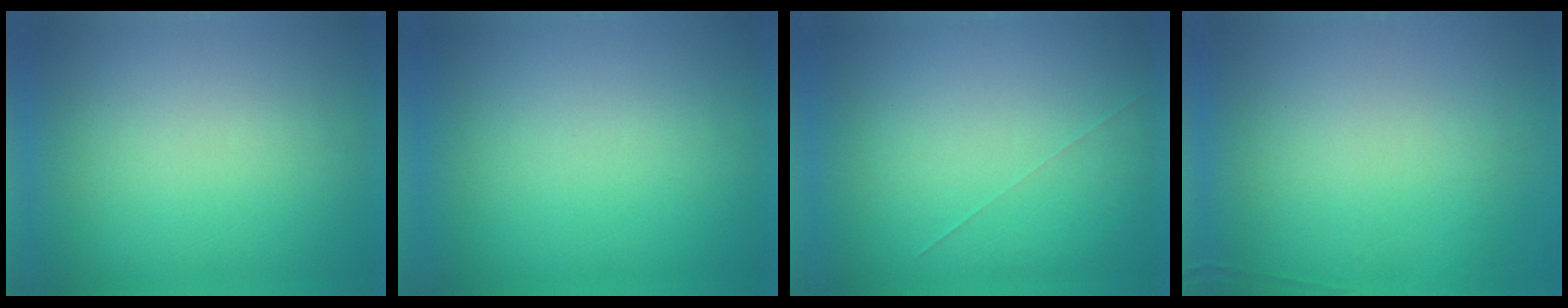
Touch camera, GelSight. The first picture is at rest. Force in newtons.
{"total": 0.0}
{"total": 1.0}
{"total": 6.2}